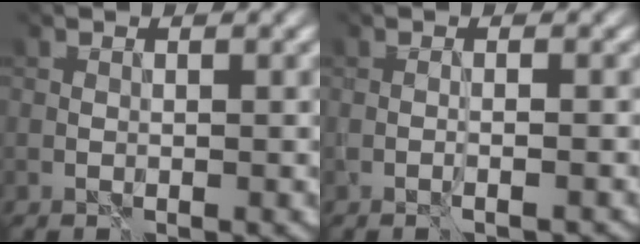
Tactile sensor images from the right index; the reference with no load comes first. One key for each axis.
{"total": 1.0, "fx": -0.8, "fy": -0.4, "fz": 0.5, "tx": -0.009, "ty": -0.005, "tz": -0.008}